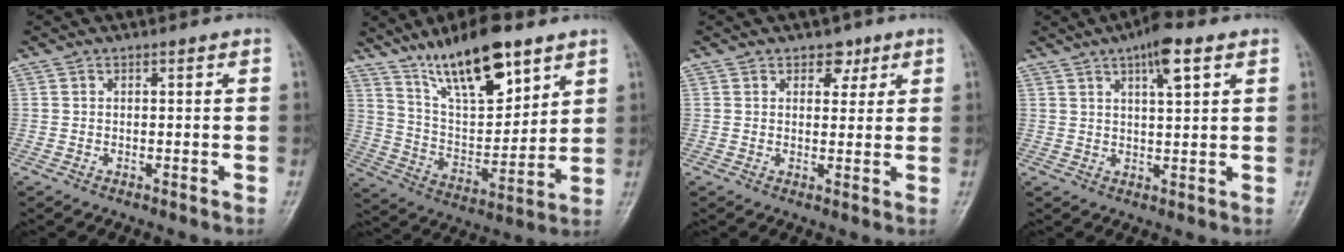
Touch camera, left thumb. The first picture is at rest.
{"total": 17.3, "force": [11.5, 6.0, 11.4], "torque": [-0.159, -0.061, 0.213]}
{"total": 3.3, "force": [2.0, 2.3, 1.4], "torque": [0.006, -0.009, 0.026]}
{"total": 6.8, "force": [3.6, 1.7, 5.5], "torque": [-0.085, -0.007, 0.056]}